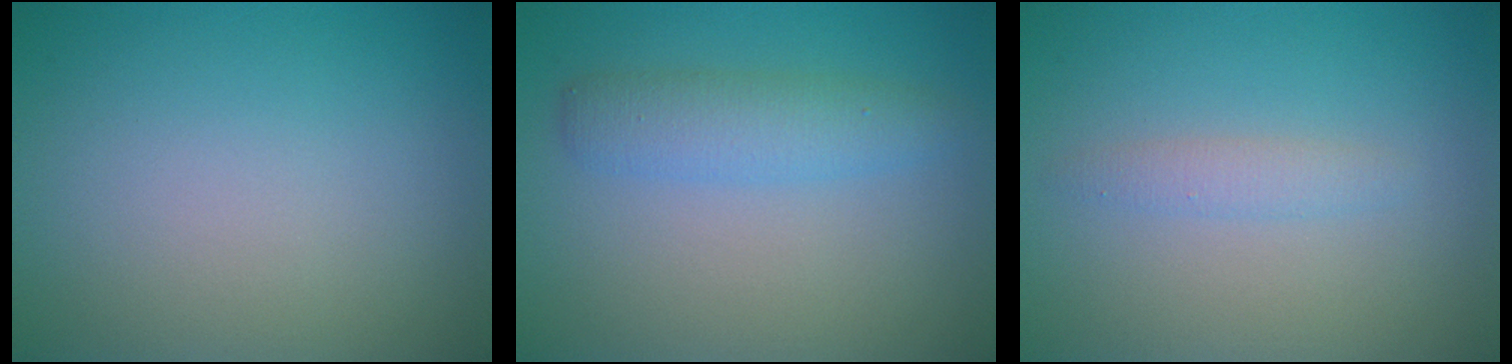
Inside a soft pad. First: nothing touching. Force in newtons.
{"total": 2.9, "press": 2.9, "slide": 0.1}
{"total": 1.3, "press": 1.3, "slide": 0.0}